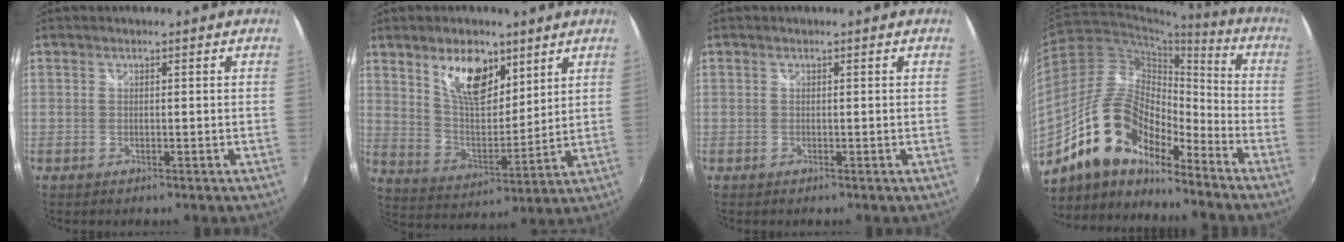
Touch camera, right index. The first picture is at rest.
{"total": 12.3, "force": [7.2, 5.9, 8.0], "torque": [-0.133, 0.000, 0.136]}
{"total": 0.0}
{"total": 15.8, "force": [-12.2, 6.3, 7.9], "torque": [-0.152, 0.012, -0.232]}